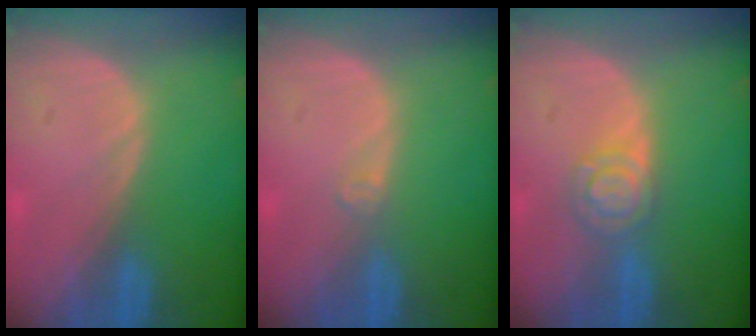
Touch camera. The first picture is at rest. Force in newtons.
{"total": 1.1, "press": 0.8, "slide": 0.7}
{"total": 4.4, "press": 4.4, "slide": 0.0}